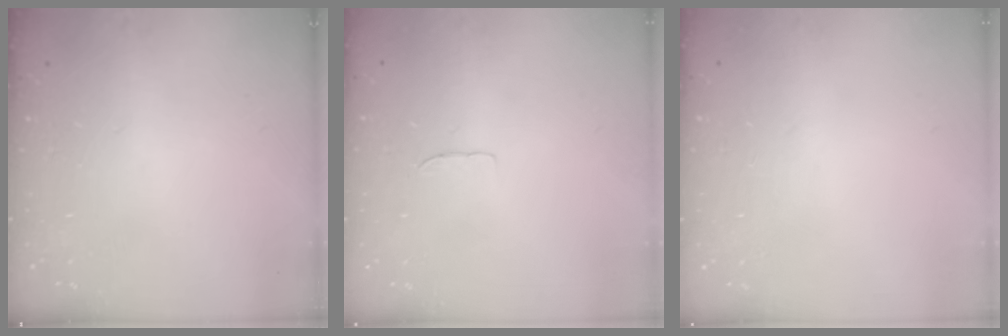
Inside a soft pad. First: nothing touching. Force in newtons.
{"total": 3.3, "press": 3.3, "slide": 0.2}
{"total": 0.0}